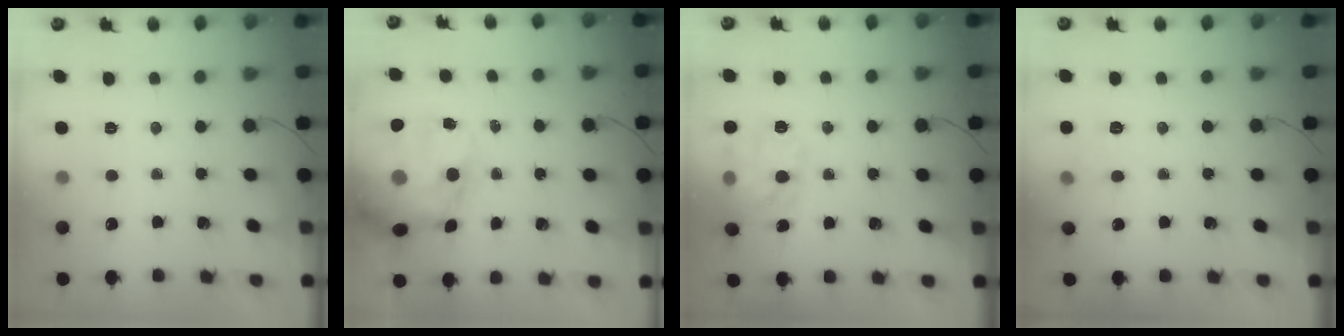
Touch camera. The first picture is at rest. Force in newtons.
{"total": 17.7, "press": 17.2, "slide": 4.2}
{"total": 14.8, "press": 14.8, "slide": 0.8}
{"total": 4.9, "press": 4.7, "slide": 1.4}